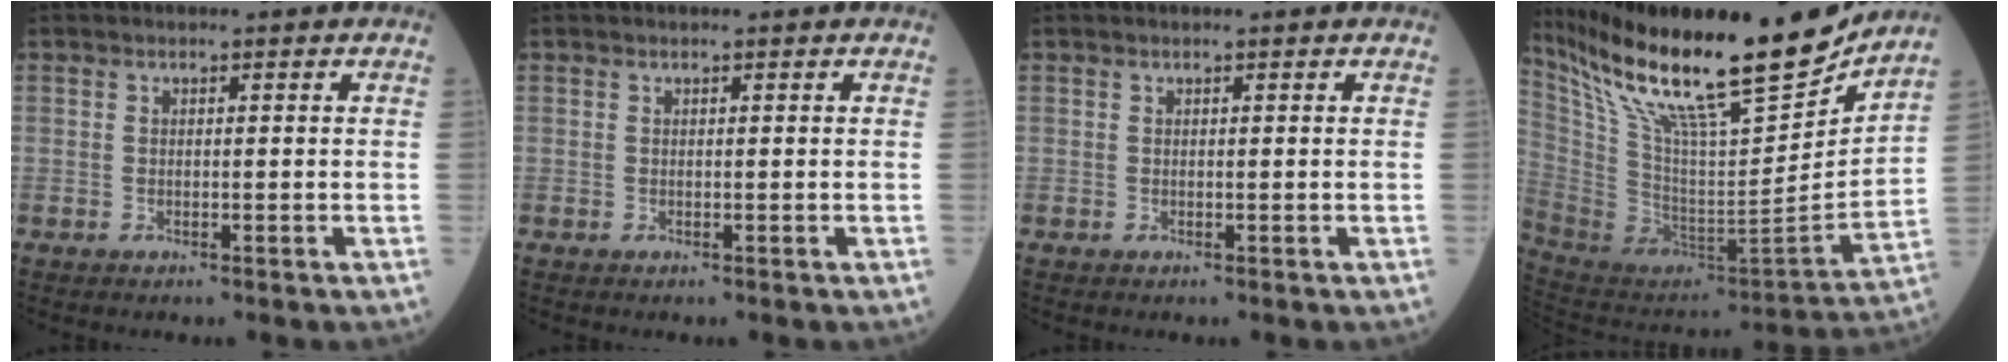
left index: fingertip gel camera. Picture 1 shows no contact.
{"total": 0.0}
{"total": 0.0}
{"total": 27.5, "force": [21.8, 3.2, 16.5], "torque": [-0.302, -0.027, 0.365]}